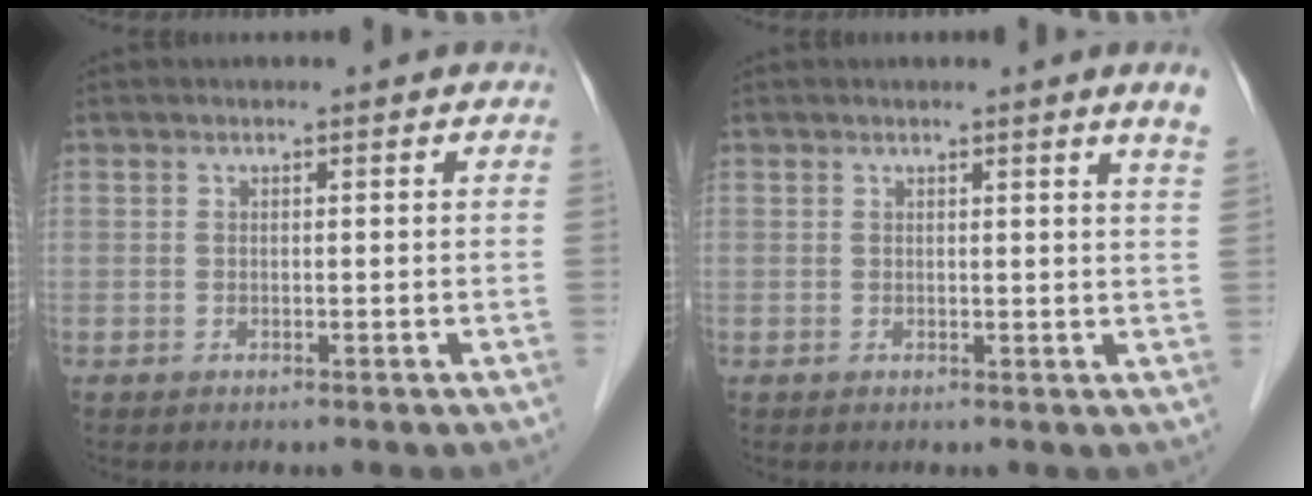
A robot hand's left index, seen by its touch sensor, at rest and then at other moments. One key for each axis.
{"total": 3.1, "fx": 2.5, "fy": -0.8, "fz": 1.6, "tx": -0.022, "ty": -0.017, "tz": 0.018}